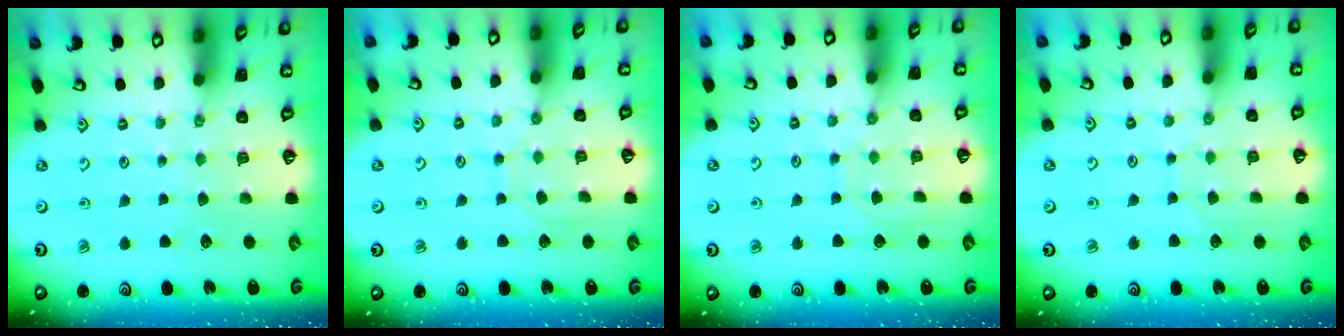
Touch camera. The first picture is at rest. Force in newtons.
{"total": 6.8, "press": 6.8, "slide": 0.6}
{"total": 5.0, "press": 4.9, "slide": 0.5}
{"total": 4.9, "press": 4.8, "slide": 0.3}